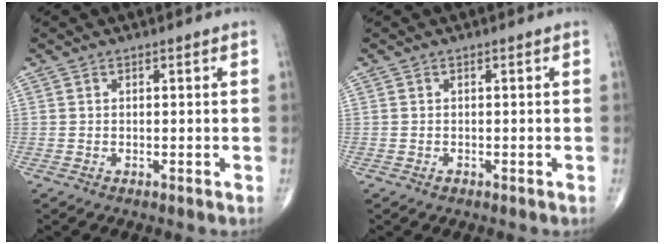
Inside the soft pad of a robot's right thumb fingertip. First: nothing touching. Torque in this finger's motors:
{"motor_torque": [0.47, 0.00, -0.34, -0.14, 0.07]}